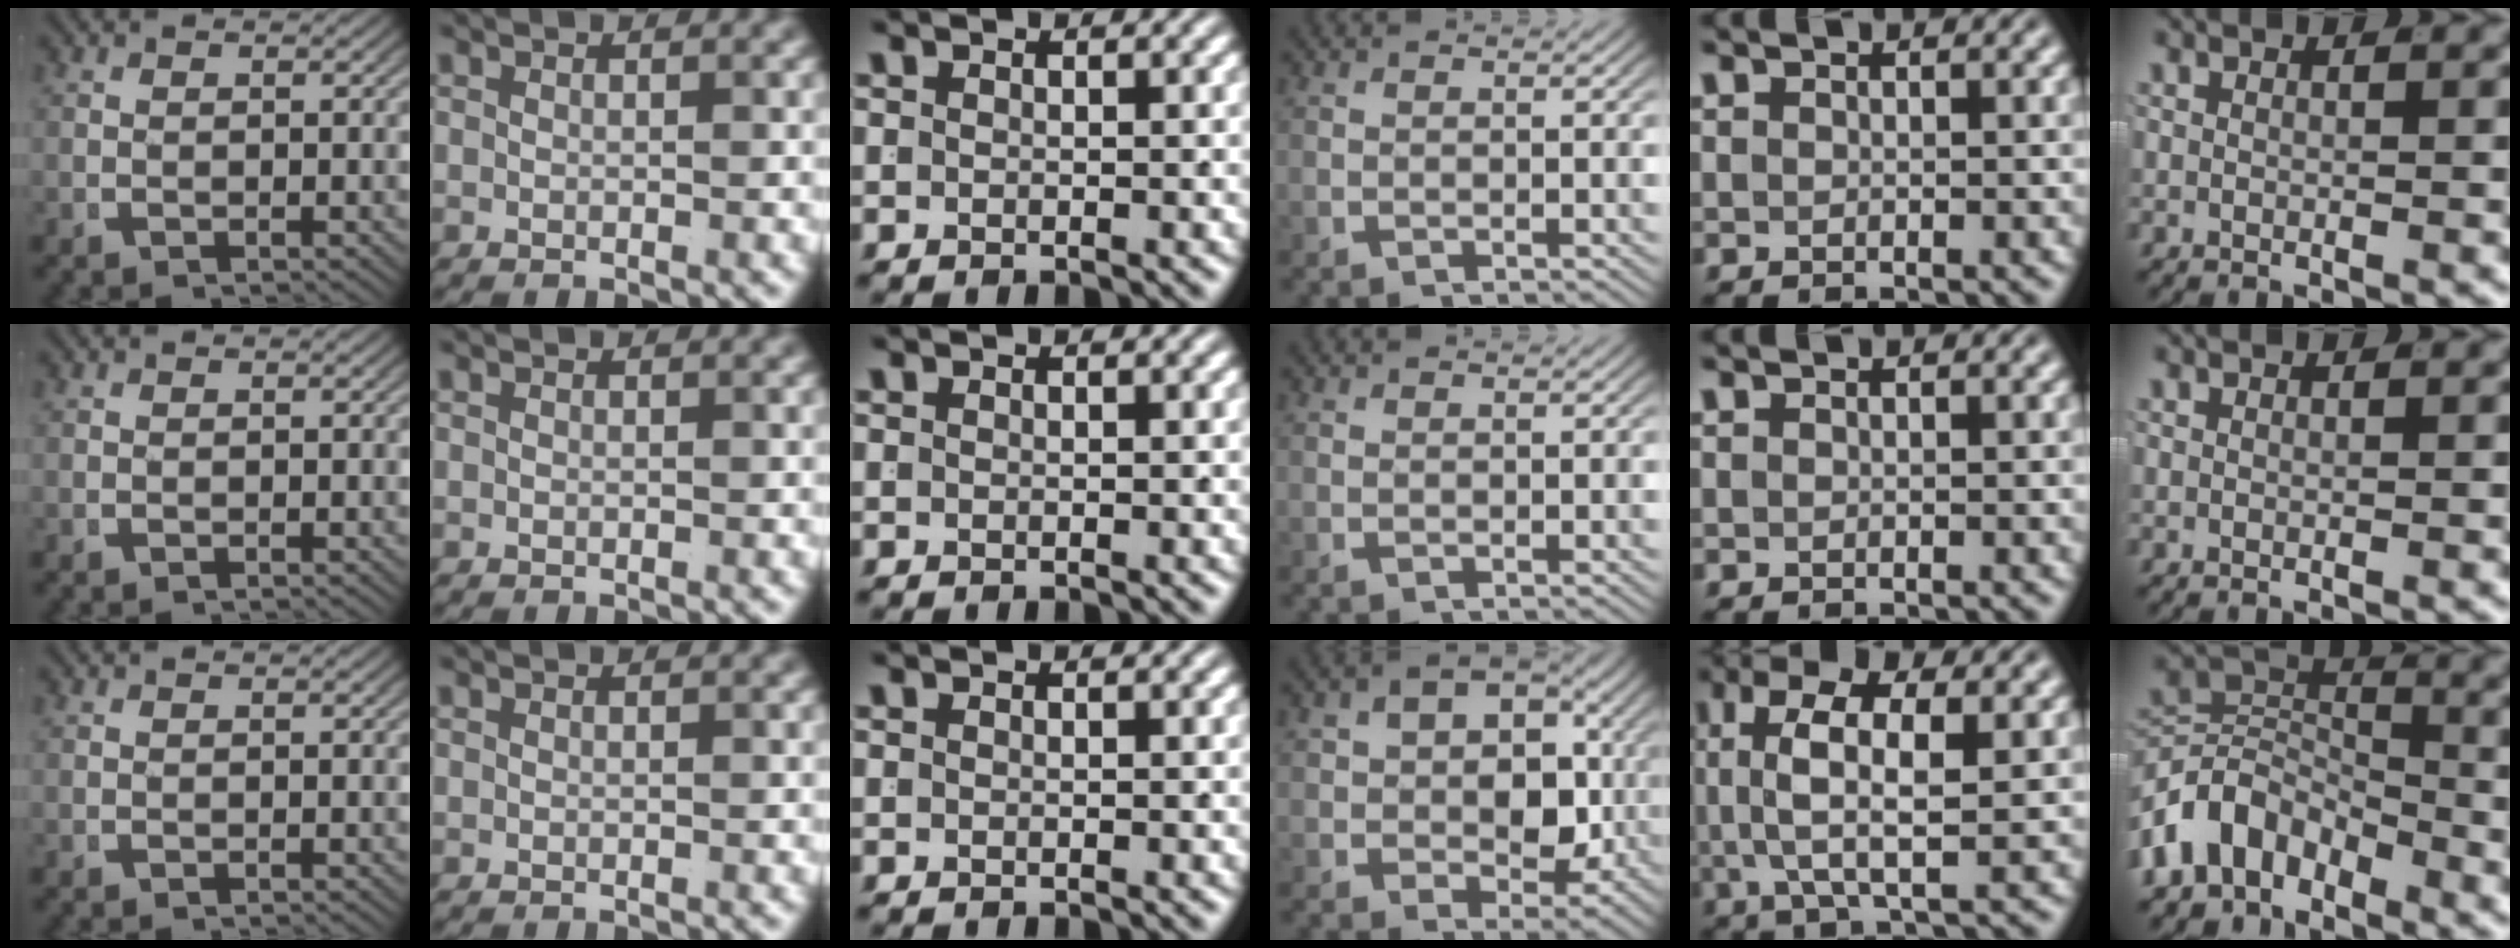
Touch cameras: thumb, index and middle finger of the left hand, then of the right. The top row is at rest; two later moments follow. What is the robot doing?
{"motion": "lift_and_place", "object": "shorts"}